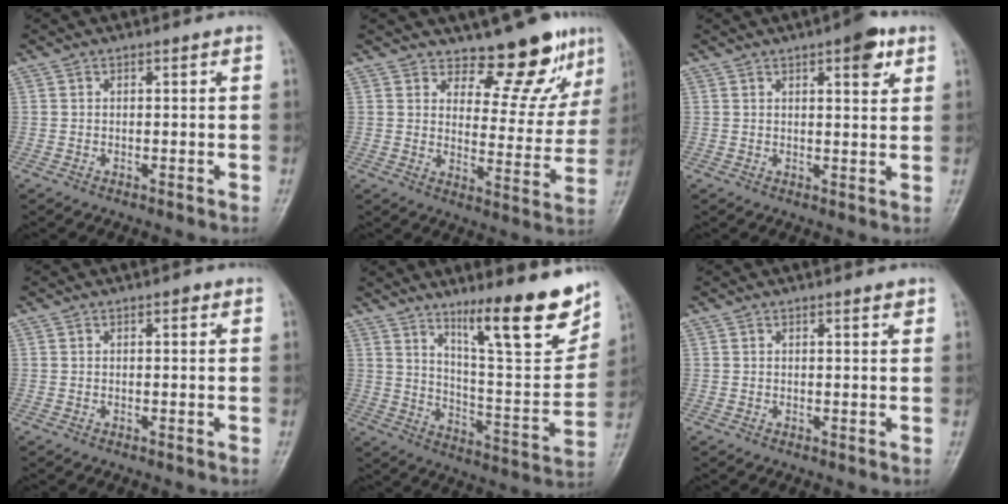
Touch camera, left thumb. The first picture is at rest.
{"total": 10.9, "force": [9.0, 4.2, 4.5], "torque": [-0.017, -0.081, 0.125]}
{"total": 5.8, "force": [3.1, 1.9, 4.5], "torque": [-0.046, -0.011, 0.037]}
{"total": 0.9, "force": [0.4, 0.4, 0.6], "torque": [-0.004, 0.001, 0.003]}
{"total": 18.4, "force": [12.2, 3.4, 13.4], "torque": [-0.161, -0.080, 0.196]}
{"total": 1.2, "force": [0.9, 0.3, 0.8], "torque": [-0.010, -0.005, 0.012]}